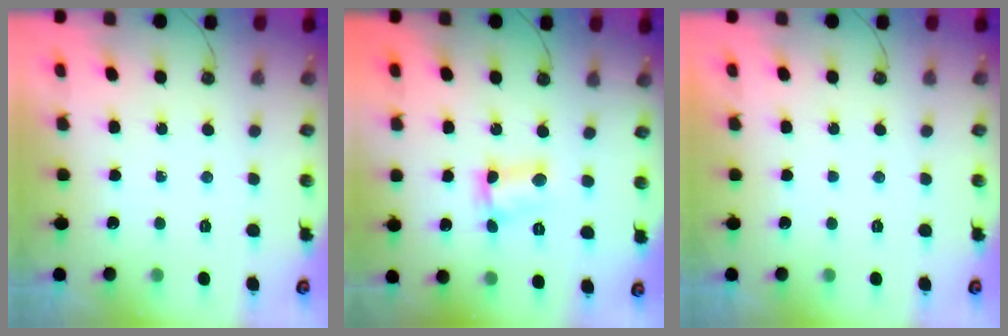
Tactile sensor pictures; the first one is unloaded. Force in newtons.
{"total": 4.1, "press": 3.9, "slide": 1.1}
{"total": 0.0}